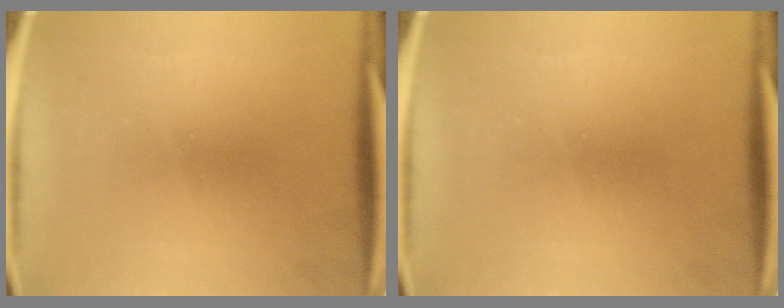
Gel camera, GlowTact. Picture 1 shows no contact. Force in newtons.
{"total": 0.0}